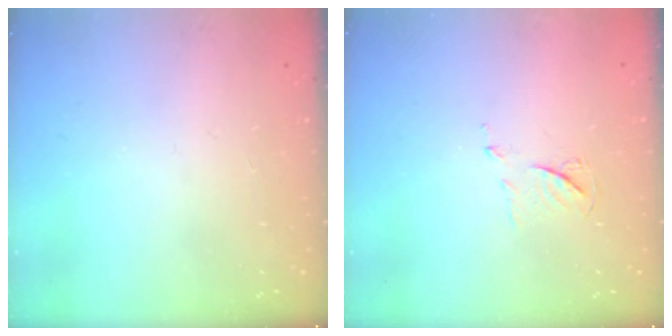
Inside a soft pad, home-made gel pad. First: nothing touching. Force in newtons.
{"total": 6.1, "press": 6.0, "slide": 0.7}